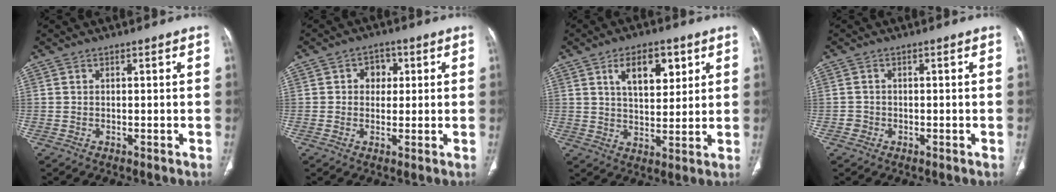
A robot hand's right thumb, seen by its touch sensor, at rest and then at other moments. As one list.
[{"total": 4.2, "force": [0.9, 3.5, 2.1], "torque": [0.001, 0.005, 0.007]}, {"total": 10.0, "force": [4.4, 5.2, 7.2], "torque": [-0.089, -0.021, 0.074]}, {"total": 1.3, "force": [-0.5, 1.2, 0.1], "torque": [0.003, 0.007, -0.014]}]